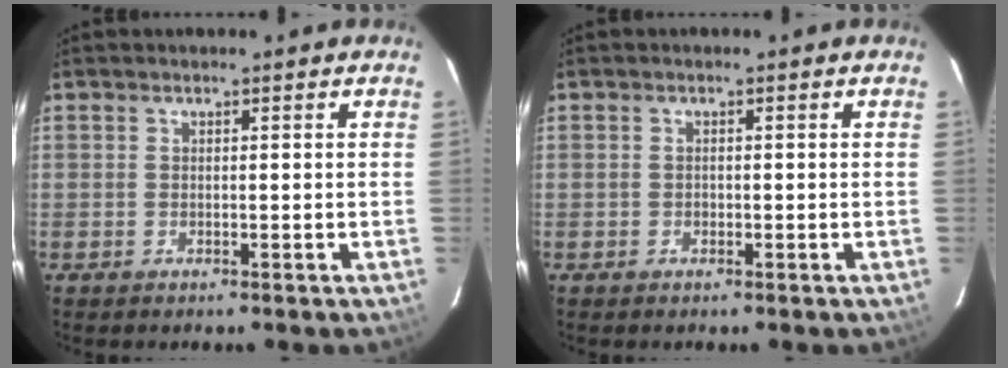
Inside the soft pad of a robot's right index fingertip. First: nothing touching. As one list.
[{"total": 0.6, "force": [-0.2, 0.5, 0.1], "torque": [0.000, 0.001, -0.004]}]